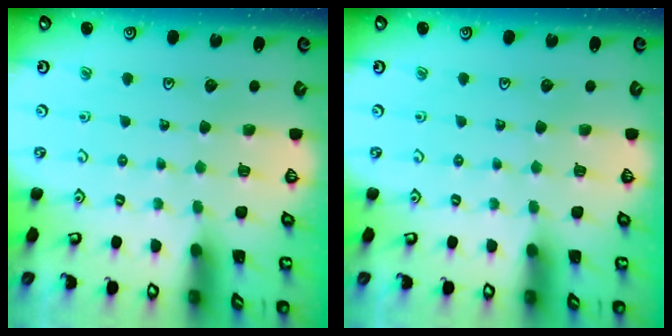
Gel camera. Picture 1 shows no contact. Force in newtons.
{"total": 0.0}